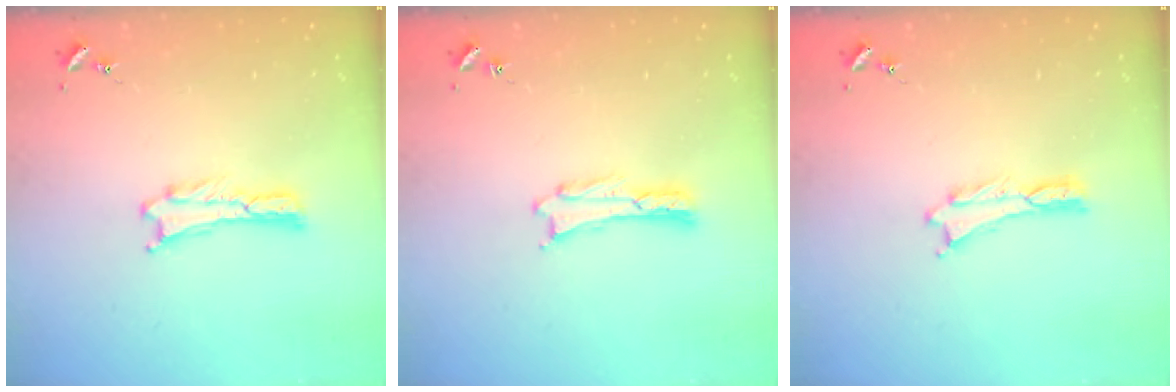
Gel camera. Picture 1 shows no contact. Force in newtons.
{"total": 0.0}
{"total": 0.0}